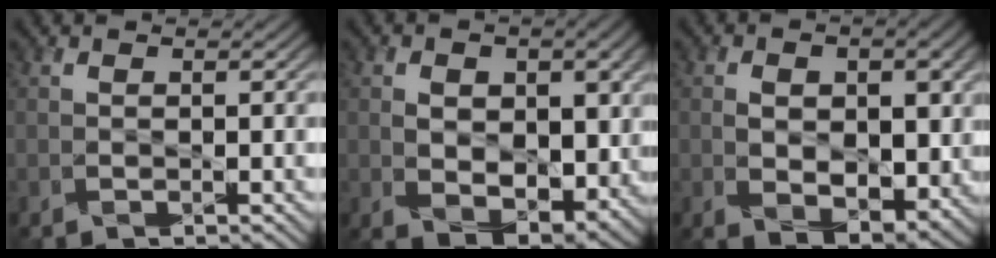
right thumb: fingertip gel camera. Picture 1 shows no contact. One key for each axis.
{"total": 8.0, "fx": 0.7, "fy": 5.6, "fz": 5.7, "tx": -0.101, "ty": -0.021, "tz": 0.018}
{"total": 8.5, "fx": 0.4, "fy": 5.5, "fz": 6.5, "tx": -0.112, "ty": -0.023, "tz": 0.023}